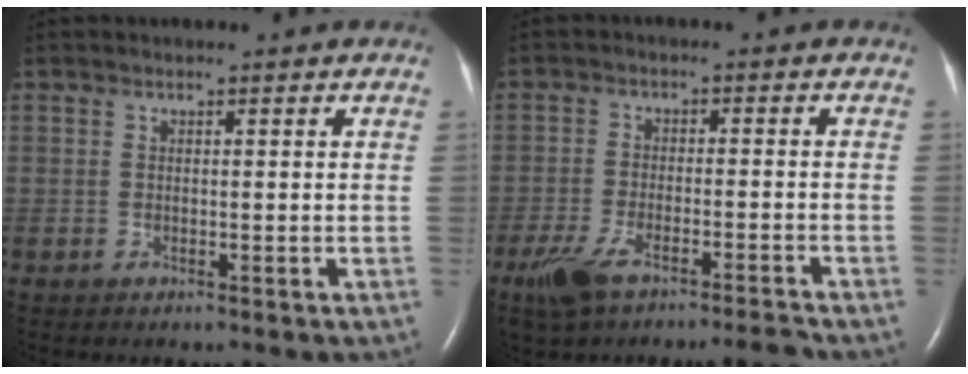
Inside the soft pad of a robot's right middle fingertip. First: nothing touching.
{"total": 7.6, "force": [-5.8, 0.9, 4.8], "torque": [-0.094, -0.012, -0.106]}